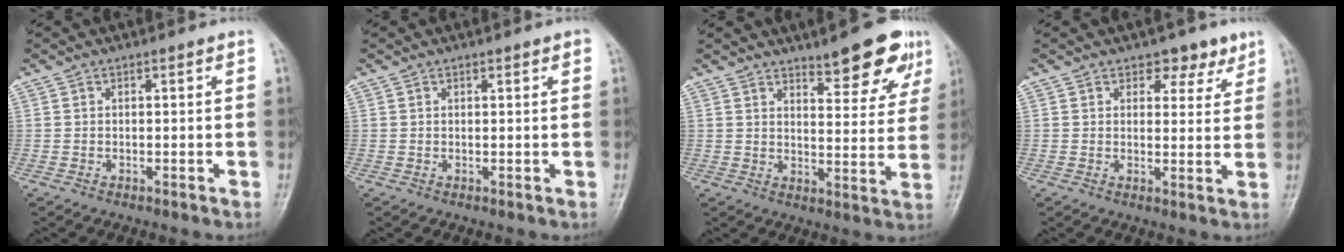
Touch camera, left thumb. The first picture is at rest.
{"total": 1.2, "force": [0.7, 0.4, 0.9], "torque": [-0.010, 0.000, 0.007]}
{"total": 11.5, "force": [7.7, 3.5, 7.8], "torque": [-0.065, -0.042, 0.104]}
{"total": 4.8, "force": [3.3, 2.9, 2.0], "torque": [0.007, -0.017, 0.044]}